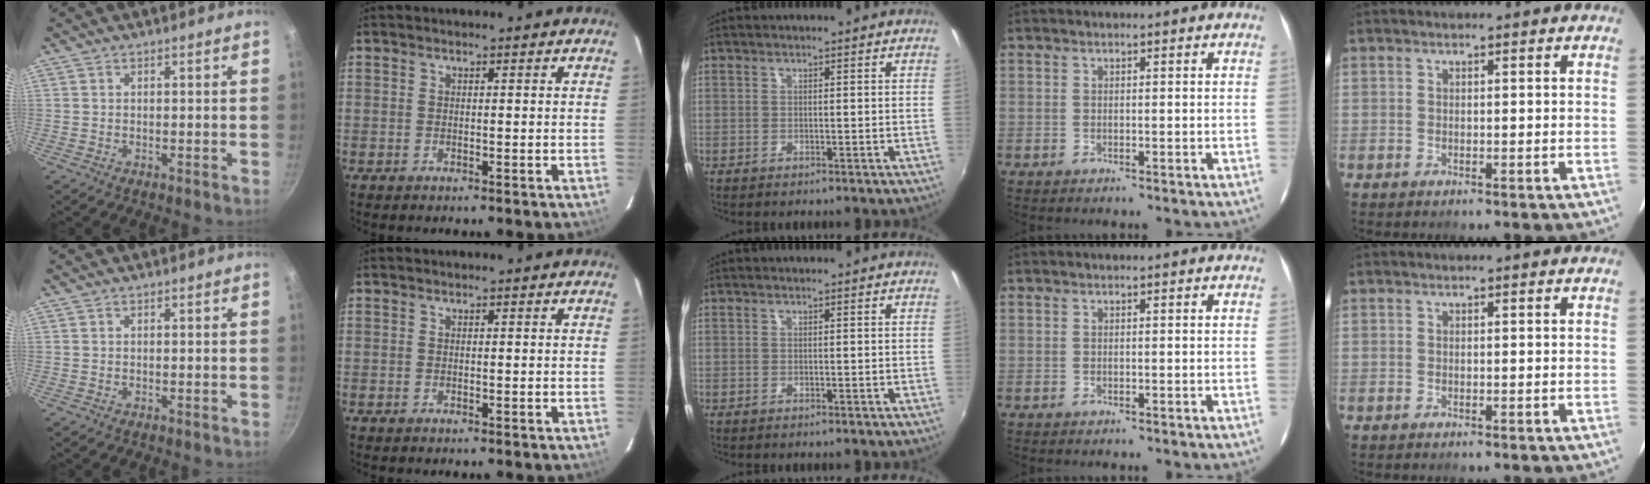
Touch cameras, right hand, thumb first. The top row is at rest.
{}